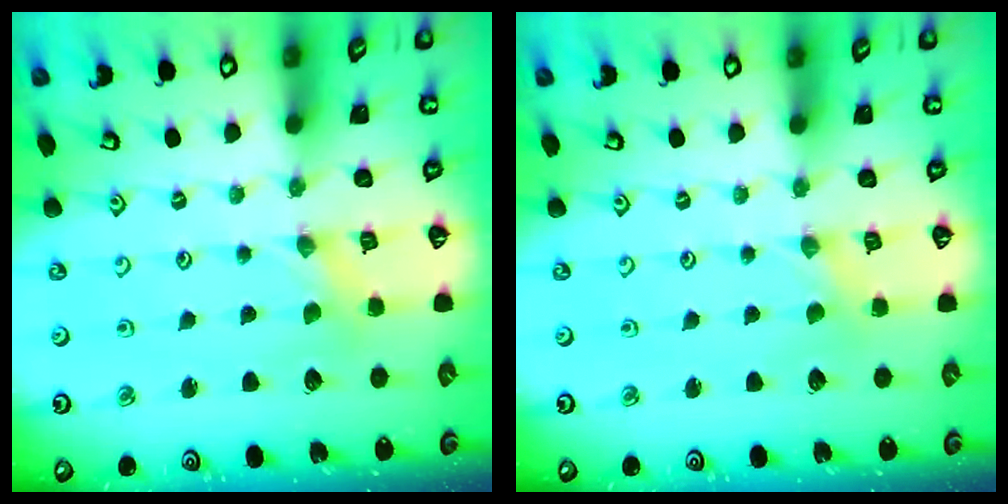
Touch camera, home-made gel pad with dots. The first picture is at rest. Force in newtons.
{"total": 0.0}